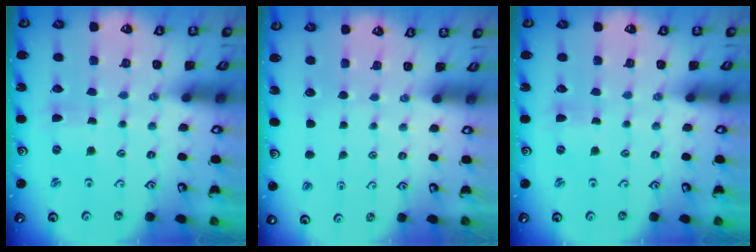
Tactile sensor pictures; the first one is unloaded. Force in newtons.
{"total": 0.0}
{"total": 0.0}